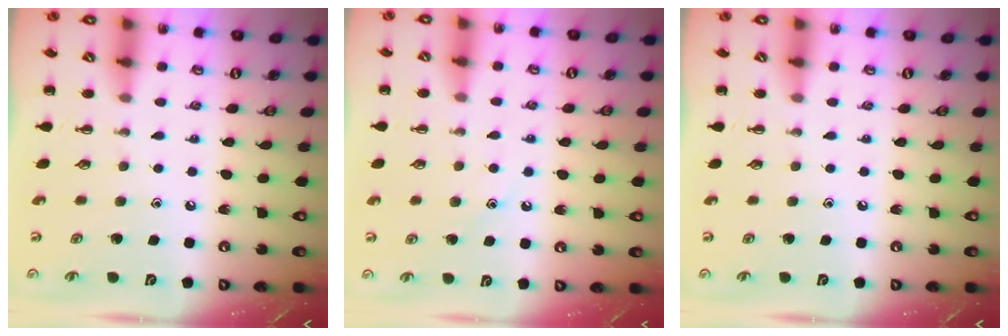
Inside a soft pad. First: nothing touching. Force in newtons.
{"total": 7.7, "press": 7.6, "slide": 1.2}
{"total": 0.0}